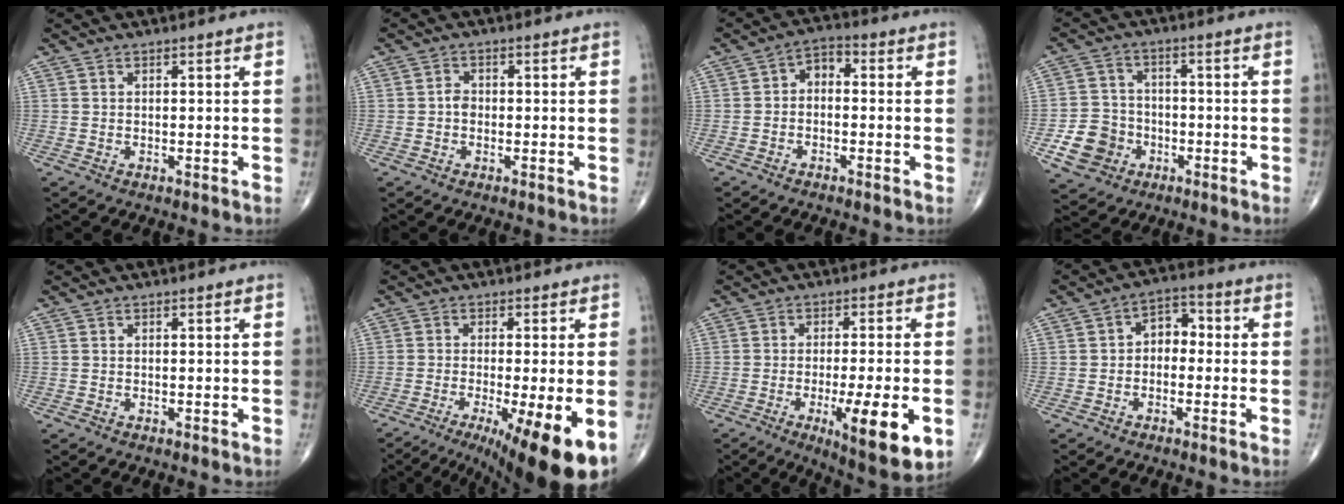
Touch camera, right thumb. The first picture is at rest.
{"total": 1.7, "force": [-0.4, 1.3, 1.0], "torque": [-0.008, 0.006, -0.010]}
{"total": 4.0, "force": [-0.6, 2.6, 3.0], "torque": [-0.036, 0.026, -0.025]}
{"total": 8.6, "force": [-3.3, 7.4, 2.9], "torque": [-0.032, 0.021, -0.057]}
{"total": 0.0}
{"total": 14.7, "force": [-6.5, 2.4, 12.9], "torque": [-0.159, -0.018, -0.096]}
{"total": 13.8, "force": [-4.4, 3.2, 12.7], "torque": [-0.192, -0.012, -0.061]}
{"total": 5.5, "force": [-0.4, 4.0, 3.8], "torque": [-0.033, 0.026, -0.023]}